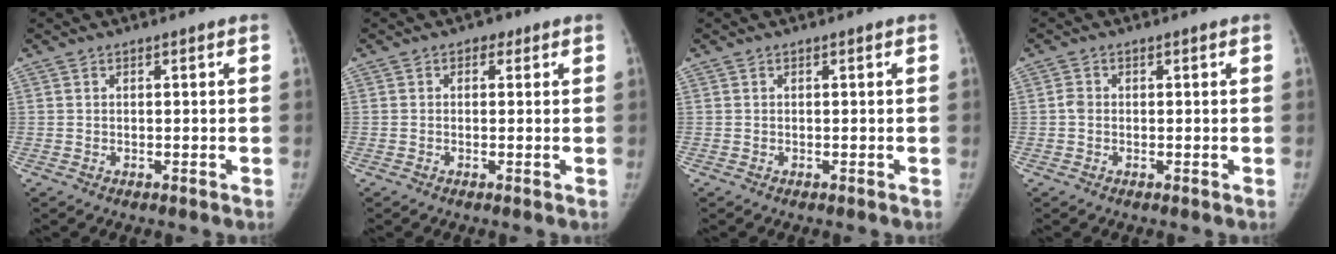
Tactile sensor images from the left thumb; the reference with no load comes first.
{"total": 1.6, "force": [0.7, 1.3, 0.7], "torque": [0.005, 0.000, 0.001]}
{"total": 0.0}
{"total": 1.5, "force": [0.0, 1.2, 0.8], "torque": [-0.009, 0.003, -0.002]}